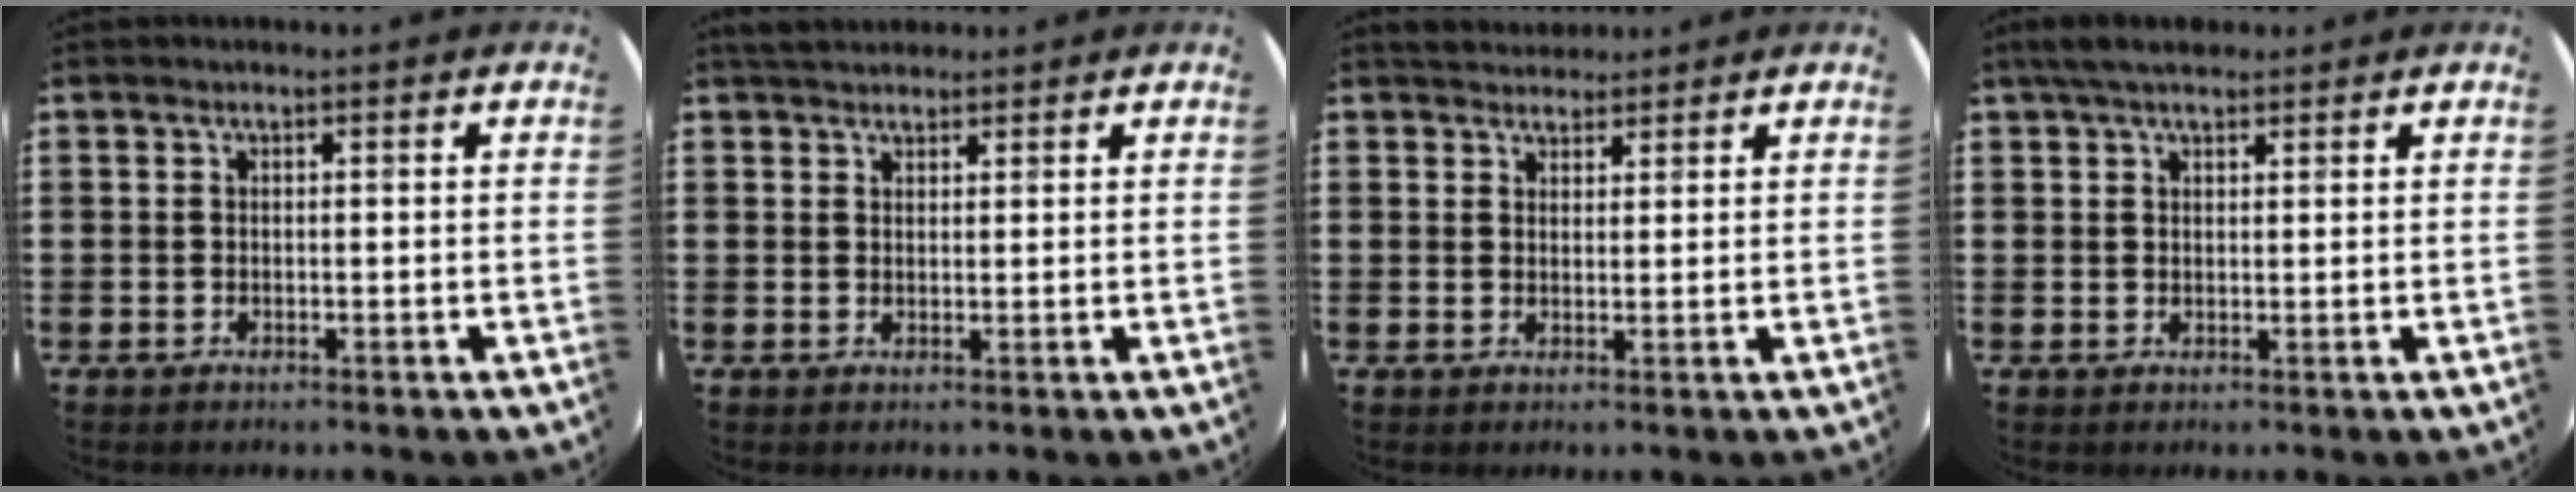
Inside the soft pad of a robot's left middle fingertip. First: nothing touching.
{"total": 2.4, "force": [2.2, 0.7, 0.4], "torque": [-0.010, 0.003, 0.043]}
{"total": 2.7, "force": [2.6, 0.6, -0.2], "torque": [-0.001, -0.002, 0.050]}
{"total": 3.3, "force": [2.7, 1.0, 1.6], "torque": [-0.036, 0.004, 0.049]}